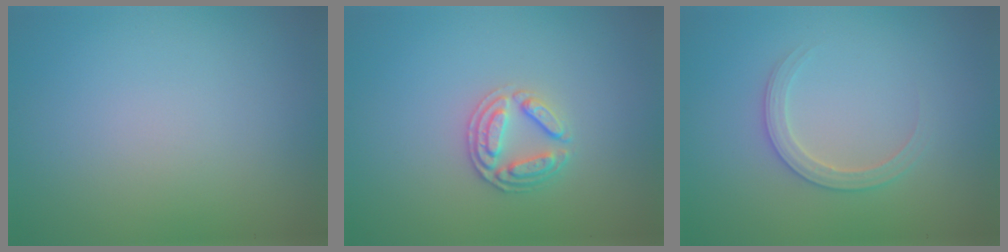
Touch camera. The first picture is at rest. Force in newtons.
{"total": 2.7, "press": 2.5, "slide": 0.8}
{"total": 2.2, "press": 2.2, "slide": 0.2}